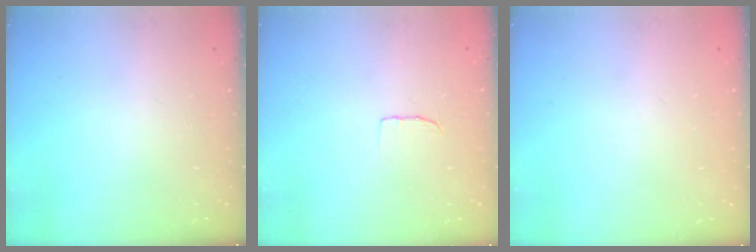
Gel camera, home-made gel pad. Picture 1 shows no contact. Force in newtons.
{"total": 4.4, "press": 4.3, "slide": 0.4}
{"total": 0.0}